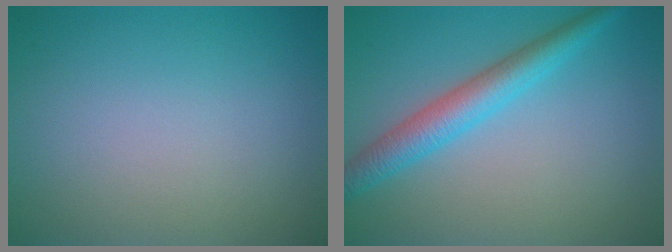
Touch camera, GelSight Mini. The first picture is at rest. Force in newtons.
{"total": 4.0, "press": 4.0, "slide": 0.1}